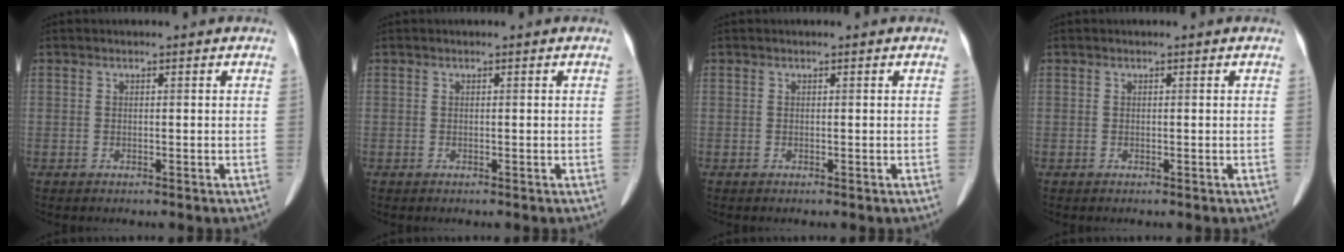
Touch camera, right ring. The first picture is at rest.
{"total": 0.0}
{"total": 0.0}
{"total": 0.0}